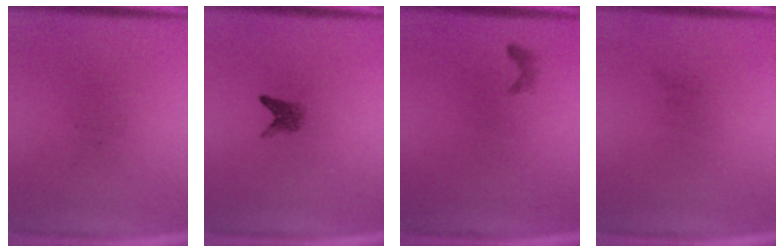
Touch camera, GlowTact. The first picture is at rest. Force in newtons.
{"total": 1.8}
{"total": 0.6}
{"total": 0.0}